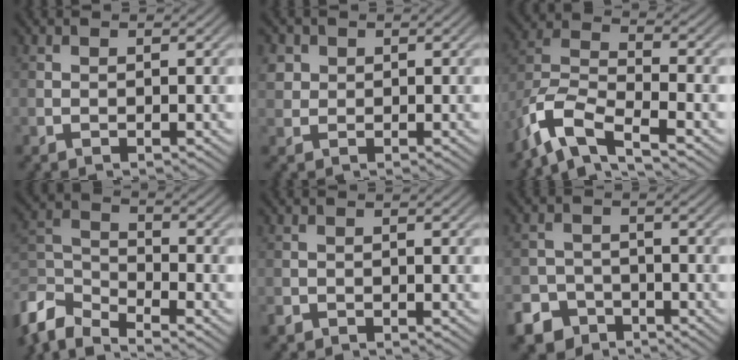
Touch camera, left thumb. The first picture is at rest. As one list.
[{"total": 2.8, "force": [0.9, 2.5, 0.7], "torque": [-0.030, 0.003, 0.022]}, {"total": 9.1, "force": [-6.4, 2.8, 5.8], "torque": [-0.122, -0.003, -0.144]}, {"total": 7.5, "force": [-6.2, 2.4, 3.5], "torque": [-0.082, -0.011, -0.140]}, {"total": 0.9, "force": [-0.7, 0.6, 0.2], "torque": [-0.004, -0.002, -0.015]}, {"total": 6.2, "force": [-4.4, 4.2, 1.4], "torque": [-0.016, -0.009, -0.085]}]